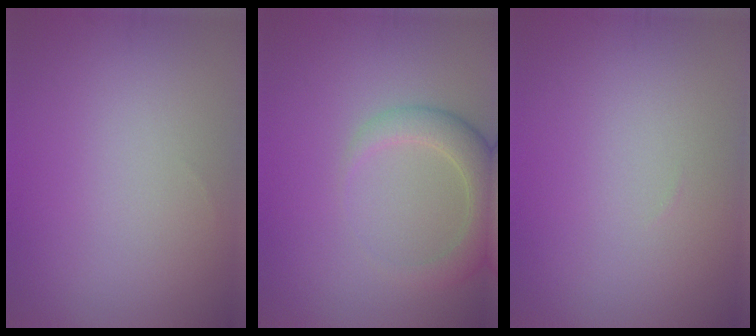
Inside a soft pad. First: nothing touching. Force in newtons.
{"total": 3.7, "press": 3.6, "slide": 0.4}
{"total": 0.0}